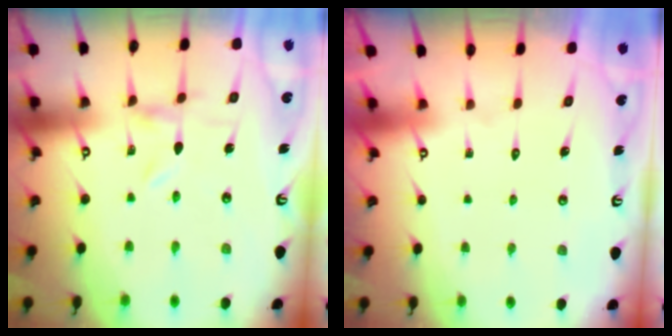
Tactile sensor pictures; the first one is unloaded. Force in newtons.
{"total": 1.6, "press": 1.6, "slide": 0.1}